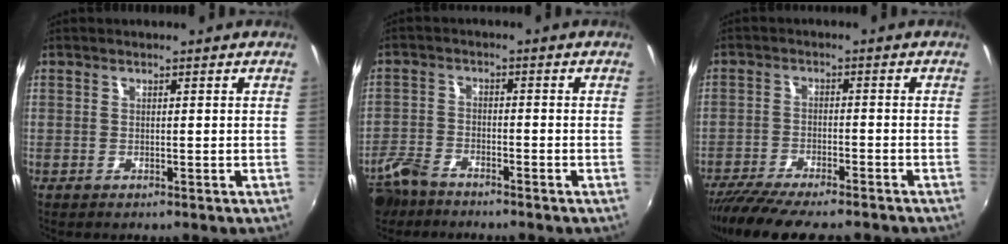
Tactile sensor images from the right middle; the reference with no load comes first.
{"total": 6.5, "force": [-5.2, 2.8, 2.6], "torque": [-0.071, -0.003, -0.101]}
{"total": 12.8, "force": [-10.8, 2.2, 6.4], "torque": [-0.139, -0.040, -0.176]}